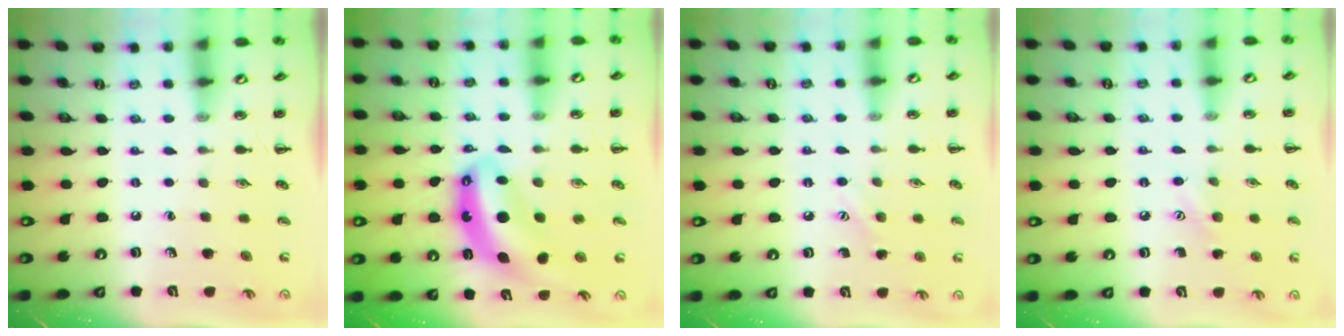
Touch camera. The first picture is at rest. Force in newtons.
{"total": 8.9, "press": 8.6, "slide": 2.2}
{"total": 5.9, "press": 5.7, "slide": 1.4}
{"total": 6.0, "press": 5.8, "slide": 1.5}